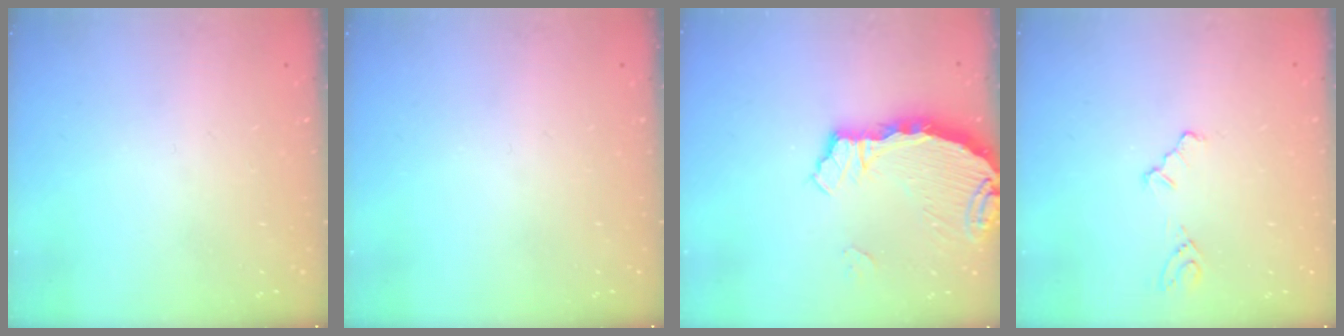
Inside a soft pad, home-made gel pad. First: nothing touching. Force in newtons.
{"total": 0.0}
{"total": 5.7, "press": 5.7, "slide": 0.5}
{"total": 3.7, "press": 3.6, "slide": 0.6}